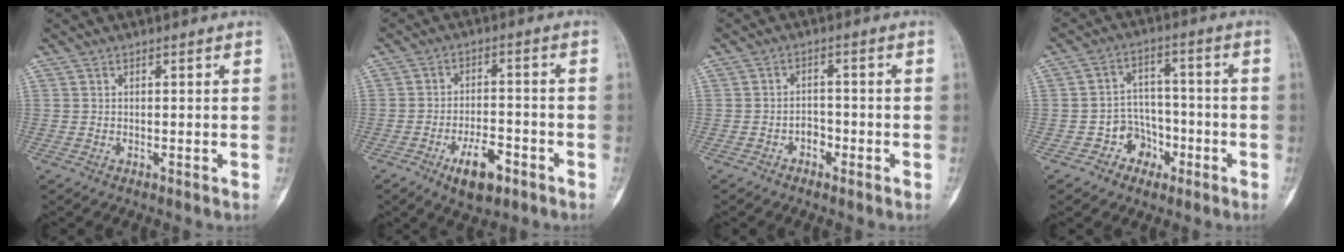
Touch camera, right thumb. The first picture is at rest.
{"total": 8.1, "force": [-4.4, 3.6, 5.8], "torque": [-0.085, 0.024, -0.067]}
{"total": 2.7, "force": [-1.5, 1.9, 1.3], "torque": [-0.003, 0.014, -0.026]}
{"total": 6.8, "force": [-3.3, 5.8, 1.7], "torque": [0.021, 0.041, -0.052]}